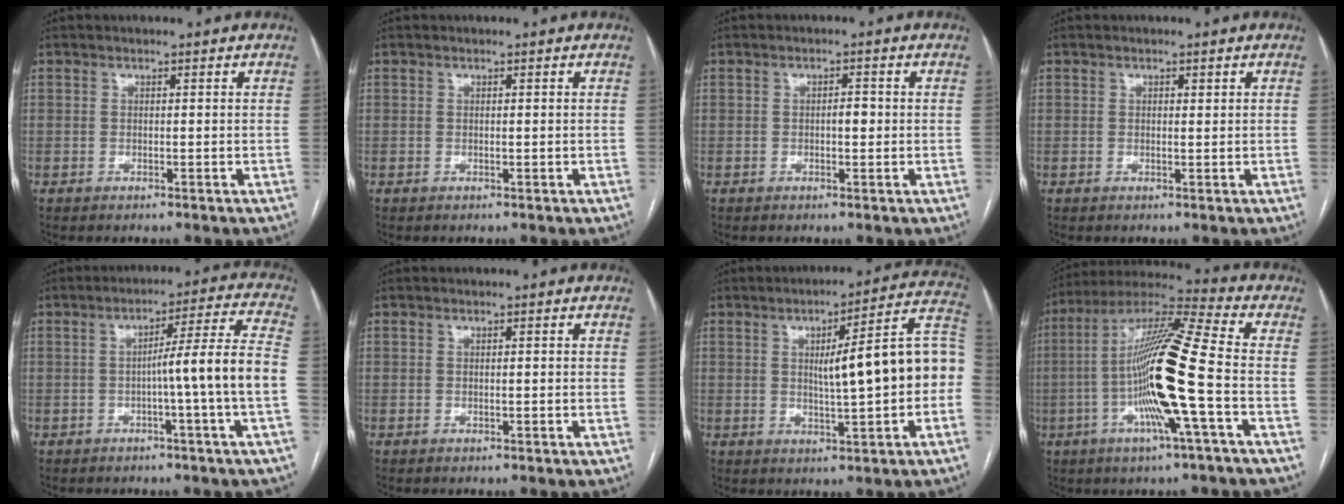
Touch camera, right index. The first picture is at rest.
{"total": 0.0}
{"total": 1.7, "force": [-0.2, 0.7, 1.6], "torque": [-0.024, 0.003, -0.004]}
{"total": 0.6, "force": [0.3, 0.3, 0.4], "torque": [-0.005, -0.001, 0.003]}
{"total": 9.8, "force": [-2.1, -2.0, 9.3], "torque": [-0.134, 0.015, -0.031]}
{"total": 0.7, "force": [0.1, 0.2, 0.6], "torque": [-0.011, 0.001, 0.002]}
{"total": 14.5, "force": [0.0, 1.4, 14.4], "torque": [-0.189, 0.035, 0.000]}
{"total": 17.4, "force": [-3.3, -0.4, 17.1], "torque": [-0.326, -0.001, -0.075]}